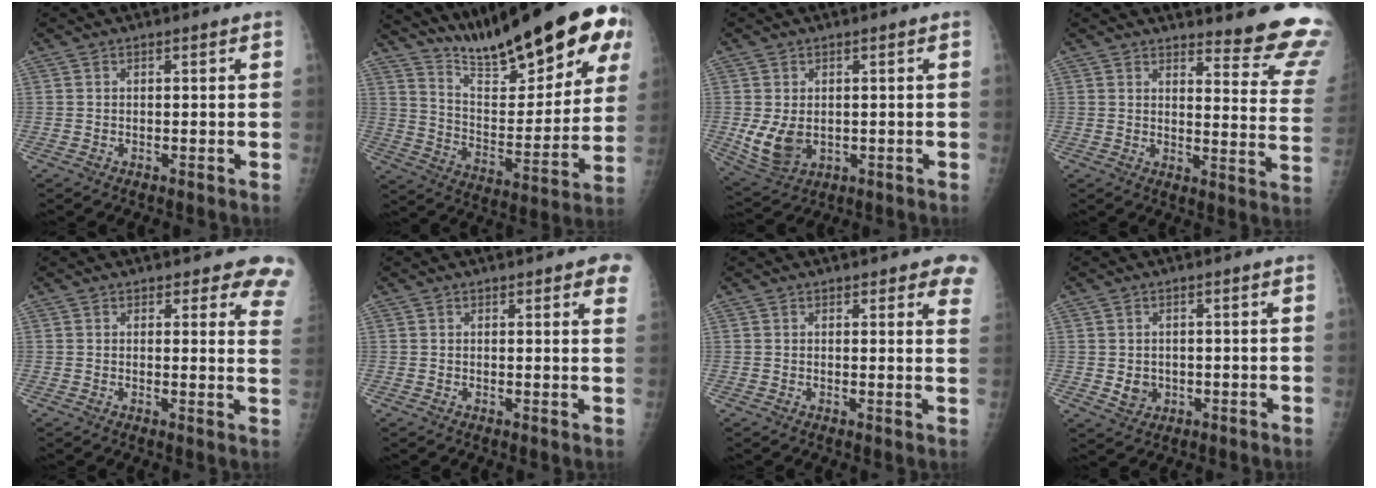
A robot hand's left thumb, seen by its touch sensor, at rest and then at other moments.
{"total": 25.5, "force": [18.2, 5.9, 16.9], "torque": [-0.223, -0.081, 0.287]}
{"total": 7.1, "force": [-0.5, 5.1, 4.9], "torque": [-0.089, -0.011, 0.009]}
{"total": 16.7, "force": [15.6, 2.5, 5.4], "torque": [-0.029, -0.164, 0.161]}
{"total": 9.0, "force": [7.8, 3.3, 3.1], "torque": [0.019, -0.035, 0.056]}
{"total": 5.9, "force": [3.4, 1.5, 4.5], "torque": [-0.030, -0.003, 0.035]}
{"total": 6.5, "force": [4.8, 2.3, 3.8], "torque": [-0.009, -0.016, 0.040]}
{"total": 3.0, "force": [-0.2, 2.7, 1.4], "torque": [-0.012, -0.001, 0.007]}